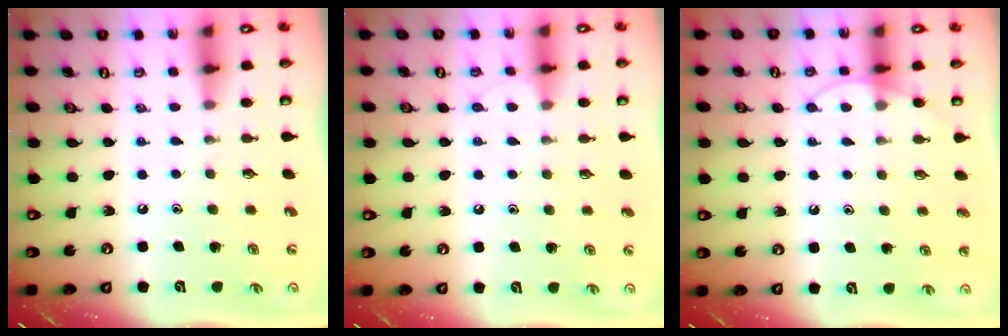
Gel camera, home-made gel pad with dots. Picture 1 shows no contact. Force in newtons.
{"total": 5.0, "press": 5.0, "slide": 0.6}
{"total": 5.7, "press": 5.7, "slide": 0.6}